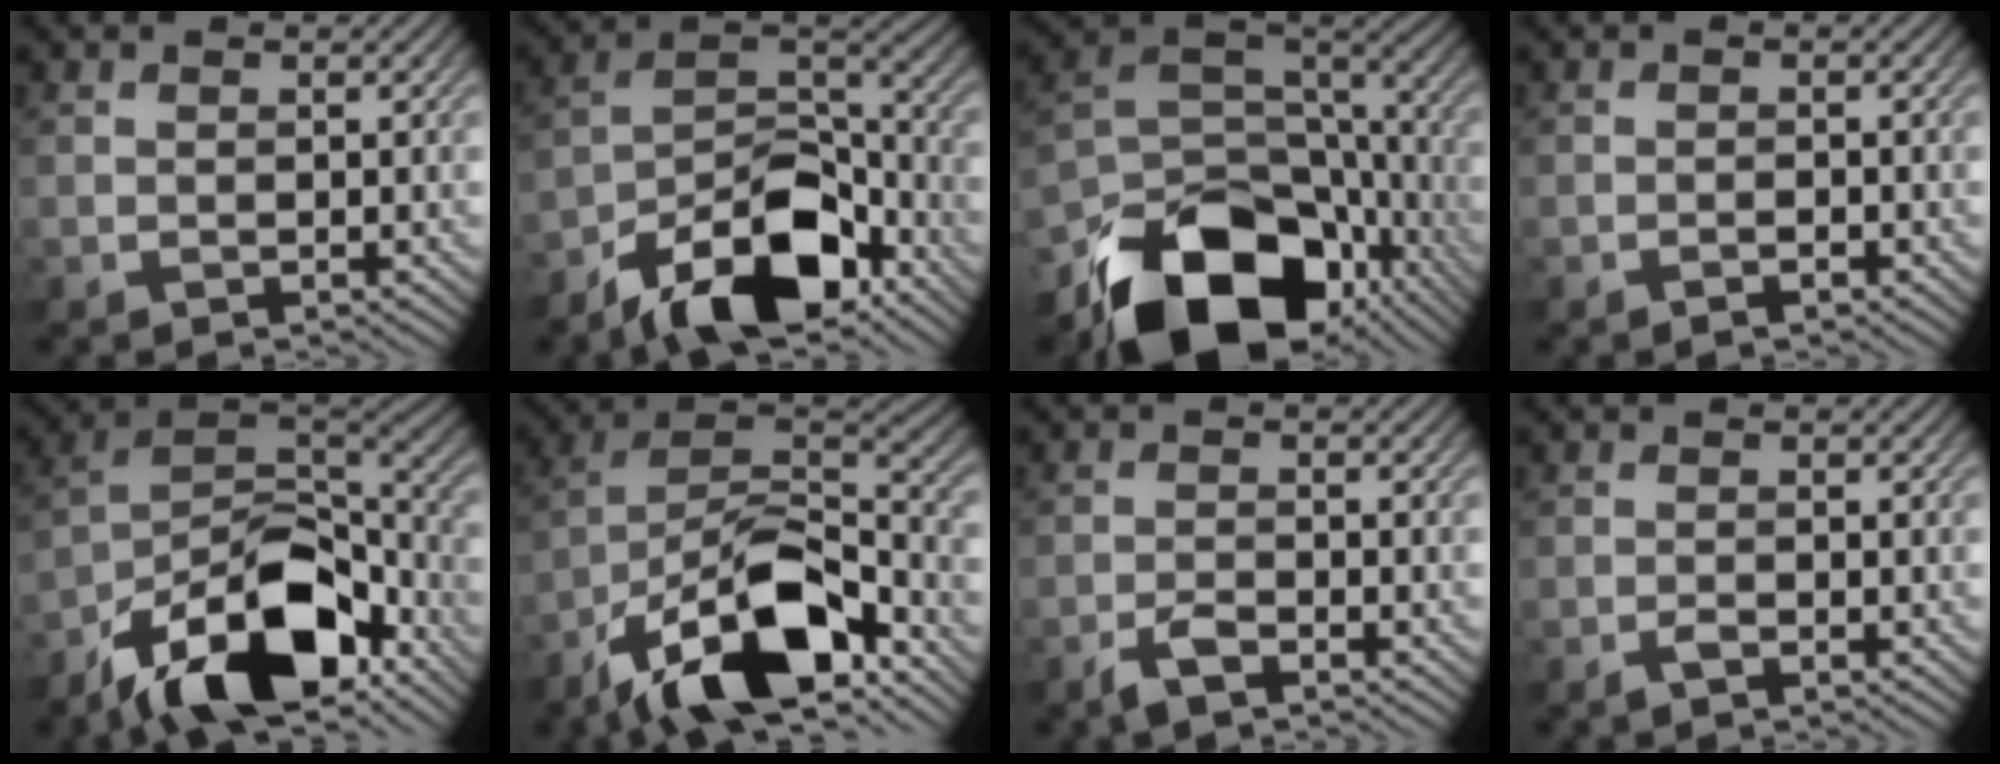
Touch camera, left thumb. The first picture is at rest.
{"total": 13.3, "force": [-9.3, 5.4, 7.8], "torque": [-0.130, 0.000, -0.187]}
{"total": 17.6, "force": [-10.9, 9.9, 9.7], "torque": [-0.203, -0.040, -0.171]}
{"total": 1.0, "force": [-0.8, 0.2, 0.6], "torque": [-0.010, 0.001, -0.014]}
{"total": 15.6, "force": [-10.6, 6.3, 9.5], "torque": [-0.176, -0.010, -0.200]}
{"total": 16.1, "force": [-10.4, 5.8, 10.7], "torque": [-0.199, -0.004, -0.208]}
{"total": 2.5, "force": [-1.8, 0.7, 1.6], "torque": [-0.037, 0.001, -0.042]}
{"total": 0.8, "force": [-0.6, 0.2, 0.5], "torque": [-0.011, 0.002, -0.013]}